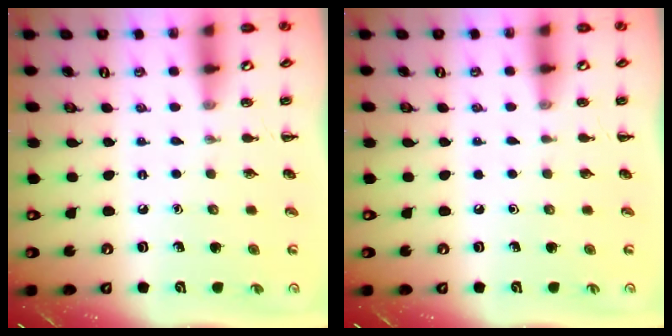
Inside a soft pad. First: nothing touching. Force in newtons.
{"total": 0.0}